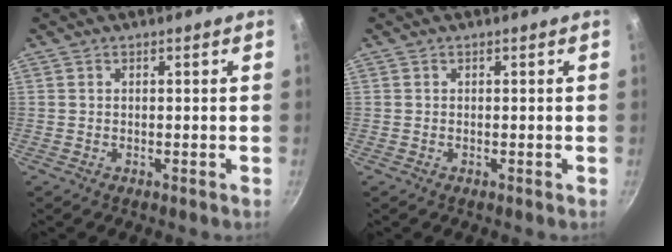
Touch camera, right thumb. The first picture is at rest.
{"total": 0.0}